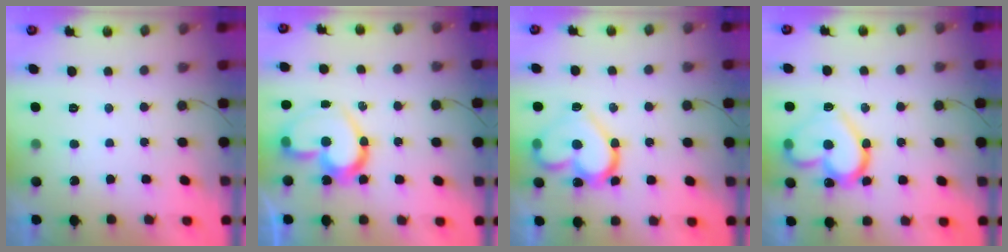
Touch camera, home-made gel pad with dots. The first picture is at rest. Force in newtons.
{"total": 18.4, "press": 18.3, "slide": 1.4}
{"total": 18.2, "press": 18.0, "slide": 2.0}
{"total": 19.8, "press": 19.7, "slide": 1.4}